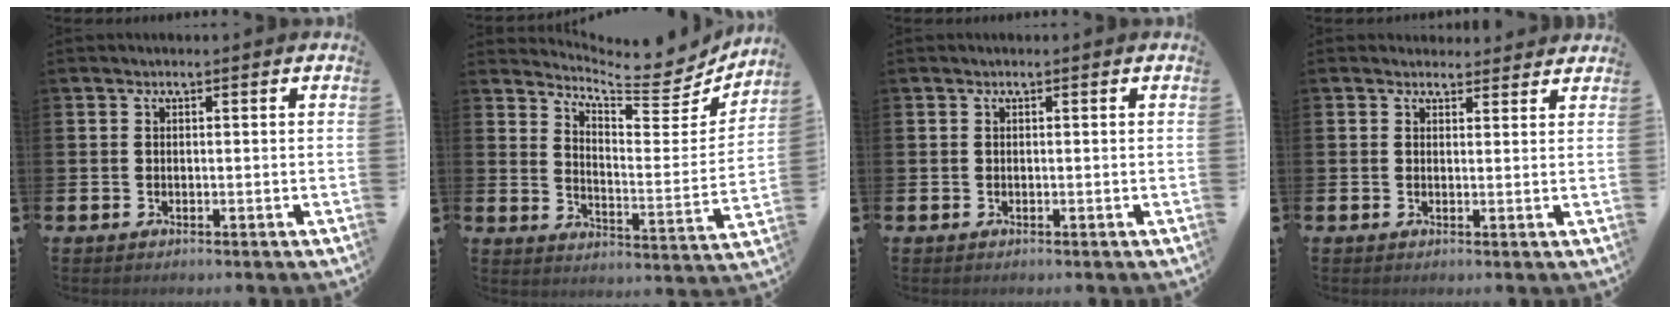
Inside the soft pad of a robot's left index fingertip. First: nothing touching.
{"total": 6.7, "force": [6.3, 1.4, 1.7], "torque": [-0.040, -0.066, 0.100]}
{"total": 0.0}
{"total": 2.1, "force": [2.0, 0.7, -0.1], "torque": [0.008, -0.007, 0.034]}